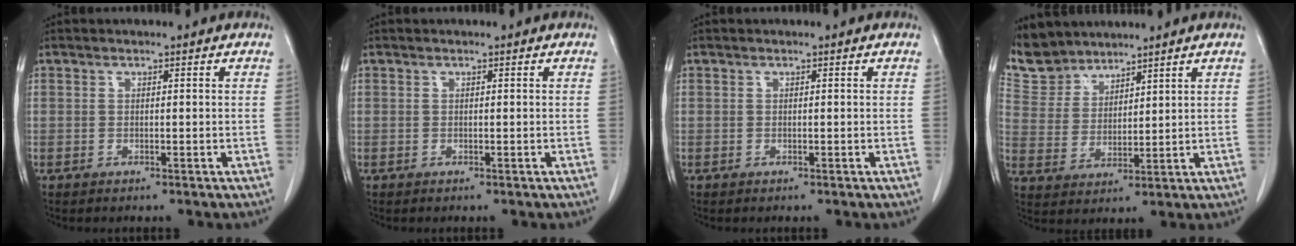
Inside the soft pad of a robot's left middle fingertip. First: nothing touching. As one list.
[{"total": 0.0}, {"total": 0.0}, {"total": 7.4, "force": [6.9, 2.6, 0.3], "torque": [-0.017, 0.010, 0.149]}]